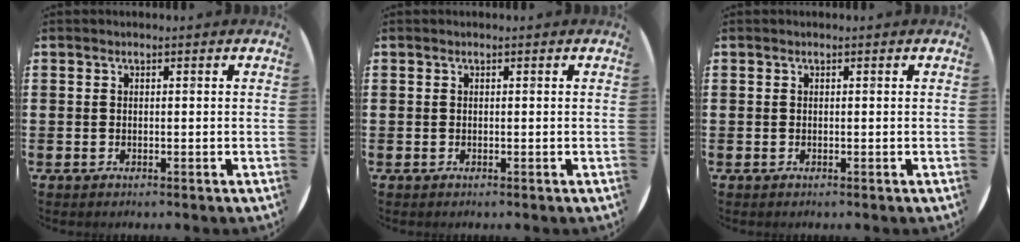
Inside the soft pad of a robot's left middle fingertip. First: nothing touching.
{"total": 0.0}
{"total": 0.0}